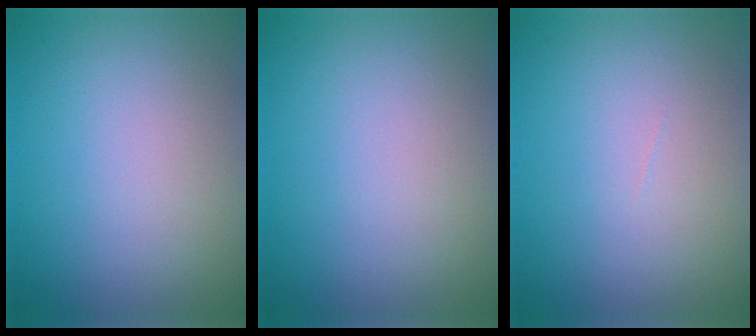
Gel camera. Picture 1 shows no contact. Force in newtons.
{"total": 0.0}
{"total": 0.0}